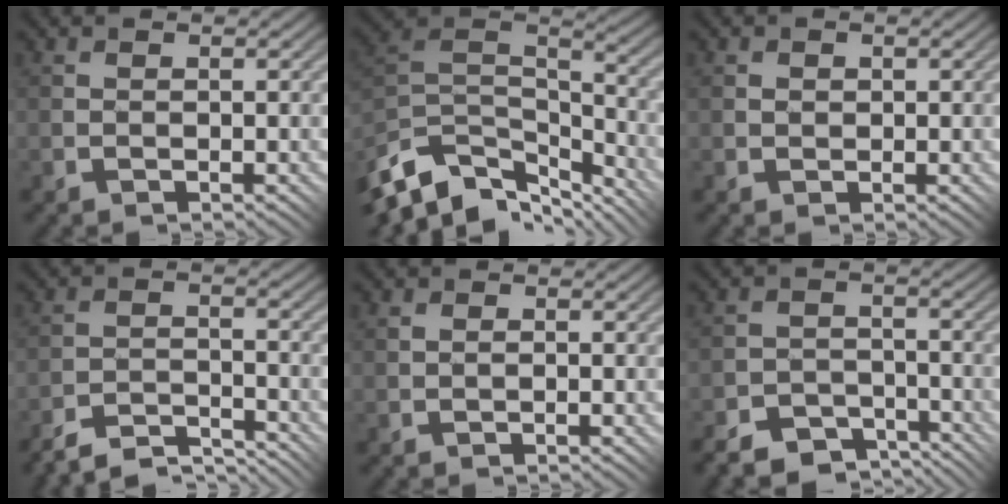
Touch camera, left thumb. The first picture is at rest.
{"total": 11.7, "force": [-8.6, 5.1, 6.0], "torque": [-0.173, 0.002, -0.144]}
{"total": 1.1, "force": [0.3, 0.9, 0.5], "torque": [-0.010, 0.005, 0.007]}
{"total": 5.7, "force": [-5.6, 0.0, 1.2], "torque": [-0.021, 0.009, -0.104]}
{"total": 1.6, "force": [0.2, 1.1, 1.1], "torque": [-0.018, 0.009, 0.003]}
{"total": 6.8, "force": [-5.8, 2.9, 2.0], "torque": [-0.032, -0.001, -0.096]}